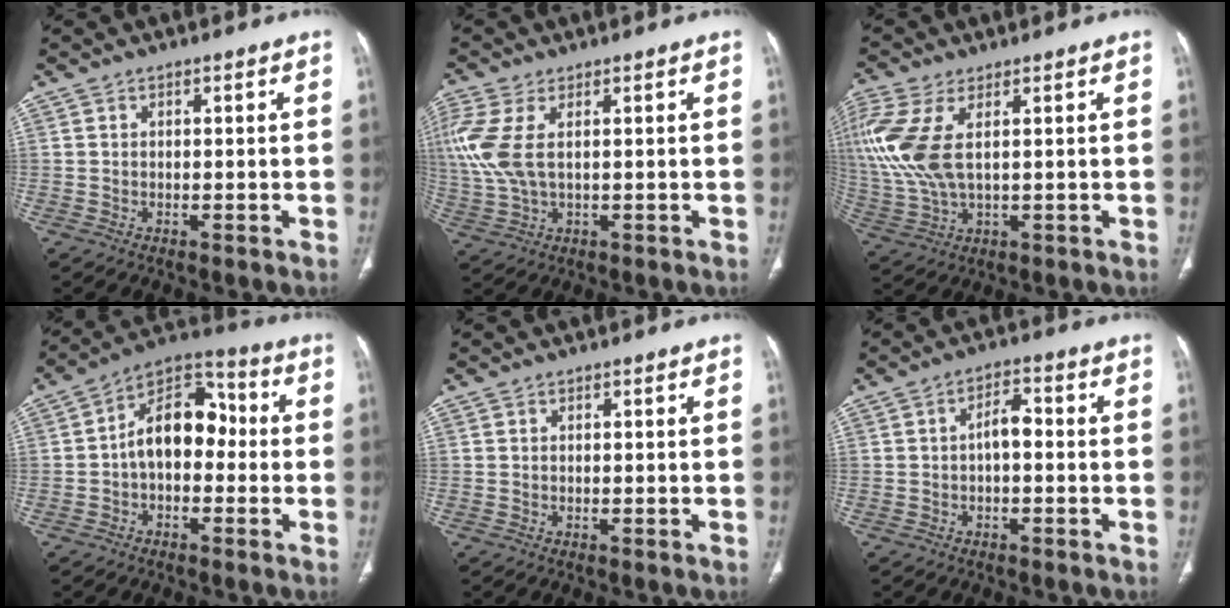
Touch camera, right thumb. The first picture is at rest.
{"total": 10.0, "force": [2.2, 4.9, 8.4], "torque": [-0.232, 0.005, 0.054]}
{"total": 13.0, "force": [3.2, 6.0, 11.1], "torque": [-0.290, -0.002, 0.075]}
{"total": 12.3, "force": [-0.7, 8.1, 9.3], "torque": [-0.118, 0.043, -0.027]}
{"total": 0.0}
{"total": 3.8, "force": [-0.4, 1.9, 3.2], "torque": [-0.046, 0.017, -0.013]}